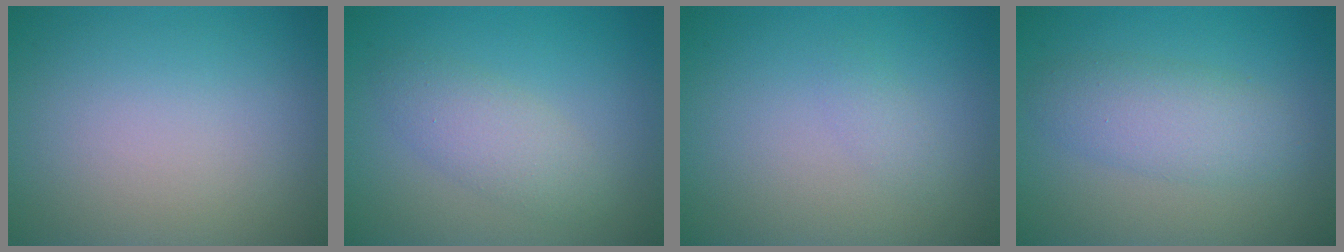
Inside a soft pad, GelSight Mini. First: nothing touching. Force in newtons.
{"total": 2.7, "press": 2.7, "slide": 0.1}
{"total": 0.9, "press": 0.9, "slide": 0.1}
{"total": 3.5, "press": 3.5, "slide": 0.1}